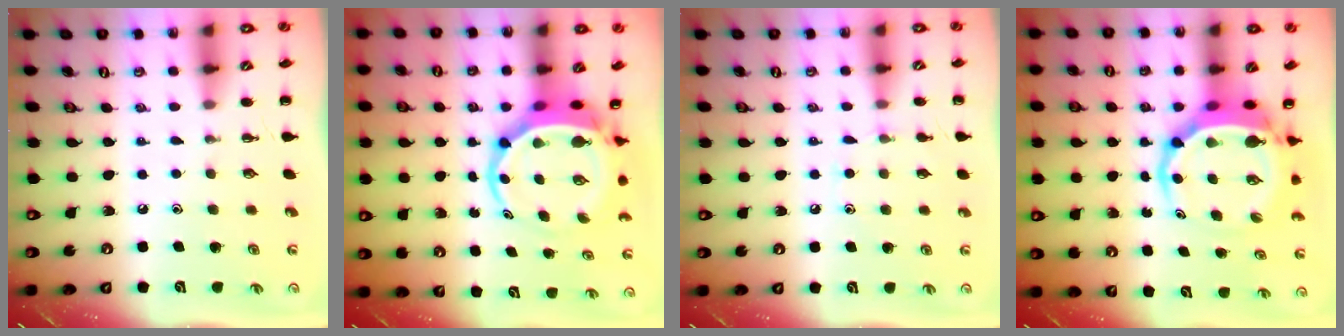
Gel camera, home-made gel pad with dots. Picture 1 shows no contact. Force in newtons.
{"total": 7.1, "press": 6.9, "slide": 2.0}
{"total": 6.7, "press": 6.4, "slide": 2.0}
{"total": 7.3, "press": 7.1, "slide": 1.8}